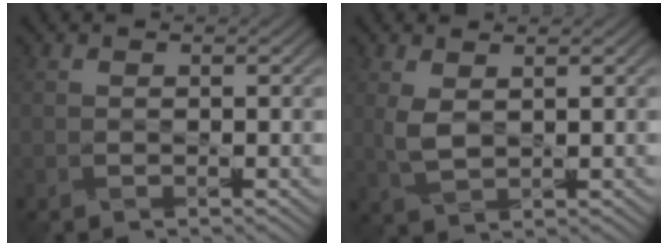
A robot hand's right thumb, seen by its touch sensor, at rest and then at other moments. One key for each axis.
{"total": 2.7, "fx": 1.1, "fy": 1.2, "fz": 2.1, "tx": -0.061, "ty": 0.003, "tz": 0.024}